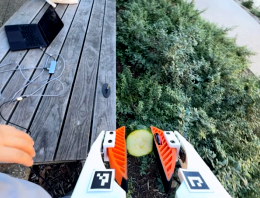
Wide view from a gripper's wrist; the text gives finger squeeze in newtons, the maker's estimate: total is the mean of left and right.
{"total": 9.3, "left": 9.2, "right": 9.5}